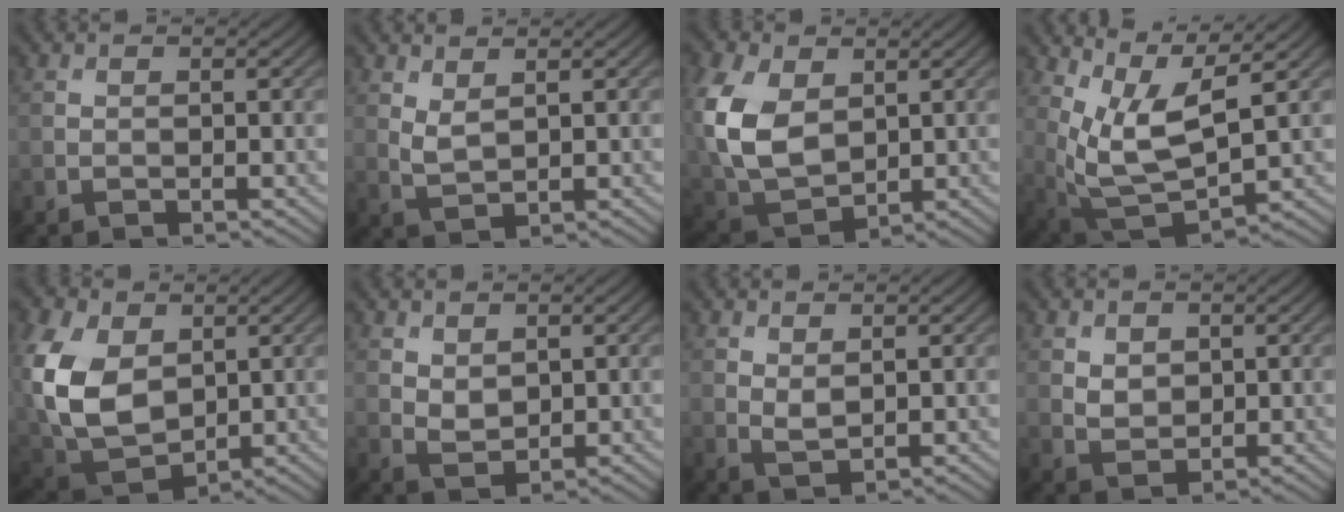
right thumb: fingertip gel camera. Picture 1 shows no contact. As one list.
[{"total": 2.3, "force": [1.5, 0.8, 1.5], "torque": [-0.041, -0.005, 0.036]}, {"total": 12.1, "force": [2.4, 8.2, 8.6], "torque": [-0.245, 0.006, 0.050]}, {"total": 9.8, "force": [4.0, 3.6, 8.1], "torque": [-0.190, -0.008, 0.087]}, {"total": 14.0, "force": [2.5, 9.7, 9.8], "torque": [-0.267, 0.004, 0.053]}, {"total": 2.3, "force": [1.3, 1.5, 1.3], "torque": [-0.032, -0.006, 0.029]}, {"total": 1.7, "force": [0.9, 0.7, 1.2], "torque": [-0.031, -0.005, 0.023]}, {"total": 2.2, "force": [1.1, 1.6, 1.1], "torque": [-0.030, -0.005, 0.024]}]